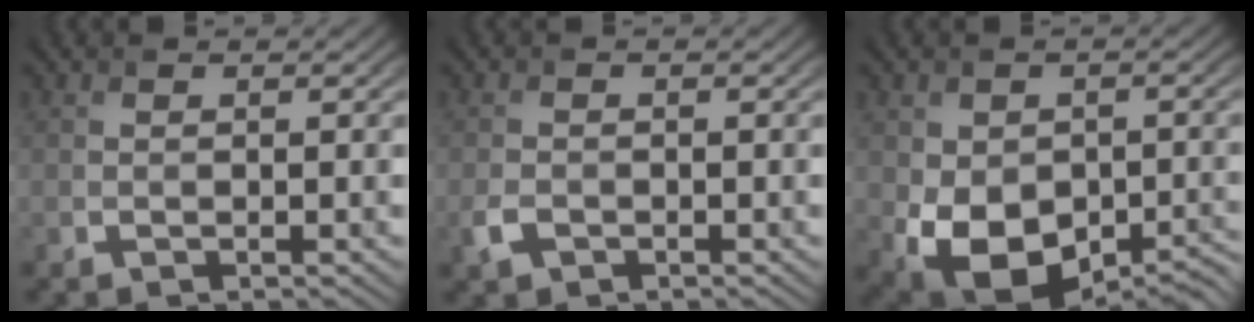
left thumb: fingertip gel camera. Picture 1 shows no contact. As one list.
[{"total": 1.9, "force": [-0.9, 1.3, 1.0], "torque": [-0.027, -0.004, -0.021]}, {"total": 12.9, "force": [-4.4, 8.9, 8.2], "torque": [-0.136, -0.038, -0.048]}]